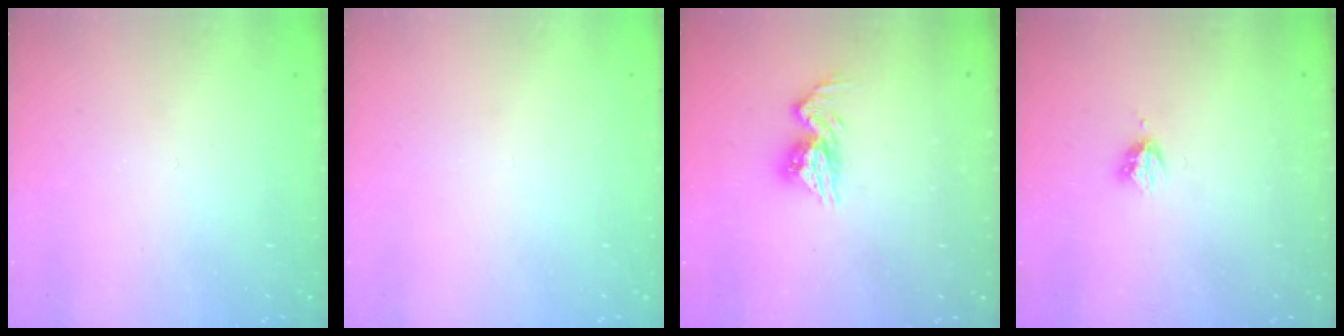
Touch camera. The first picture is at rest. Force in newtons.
{"total": 0.0}
{"total": 9.8, "press": 9.8, "slide": 0.8}
{"total": 3.2, "press": 3.2, "slide": 0.3}